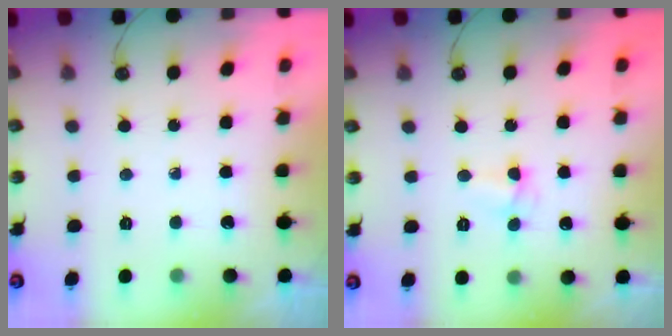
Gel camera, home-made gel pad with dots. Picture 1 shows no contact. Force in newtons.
{"total": 3.5, "press": 3.5, "slide": 0.6}